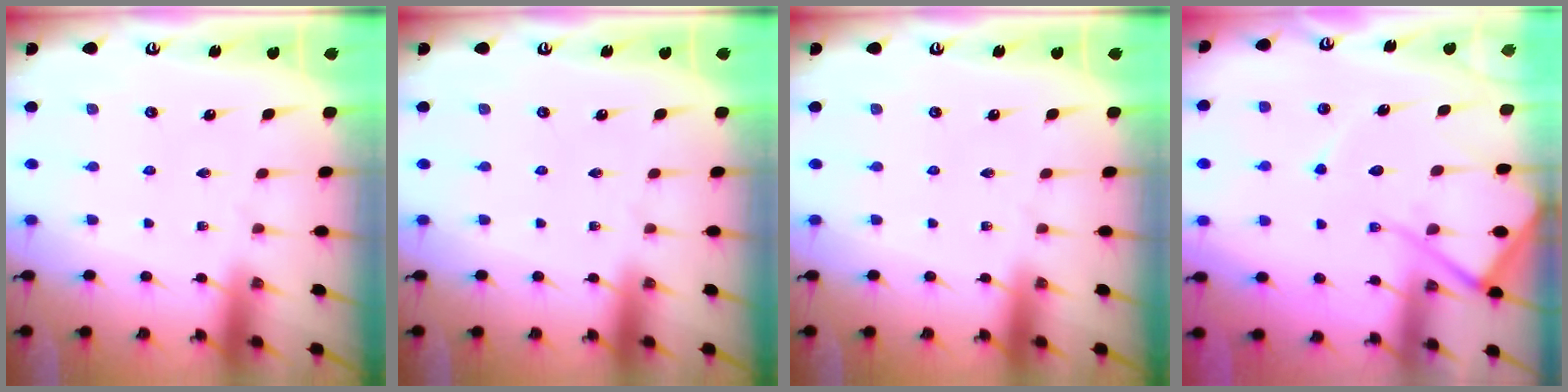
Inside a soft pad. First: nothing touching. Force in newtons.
{"total": 0.0}
{"total": 0.0}
{"total": 13.1, "press": 13.1, "slide": 1.3}